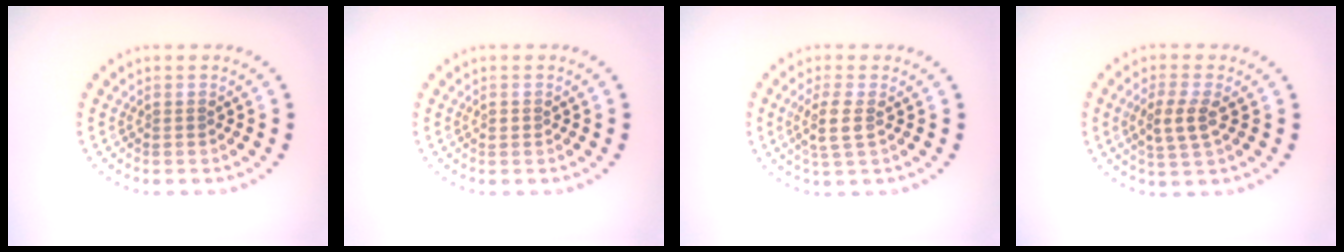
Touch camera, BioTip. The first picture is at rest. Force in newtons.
{"total": 0.7, "press": 0.7, "slide": 0.1}
{"total": 2.3, "press": 2.0, "slide": 1.1}
{"total": 2.7, "press": 2.6, "slide": 0.9}